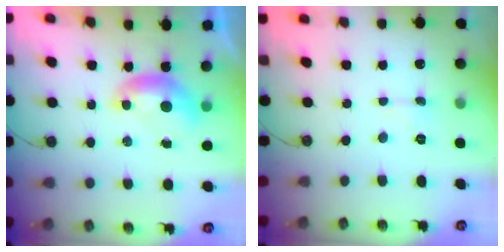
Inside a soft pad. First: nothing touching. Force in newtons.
{"total": 0.0}